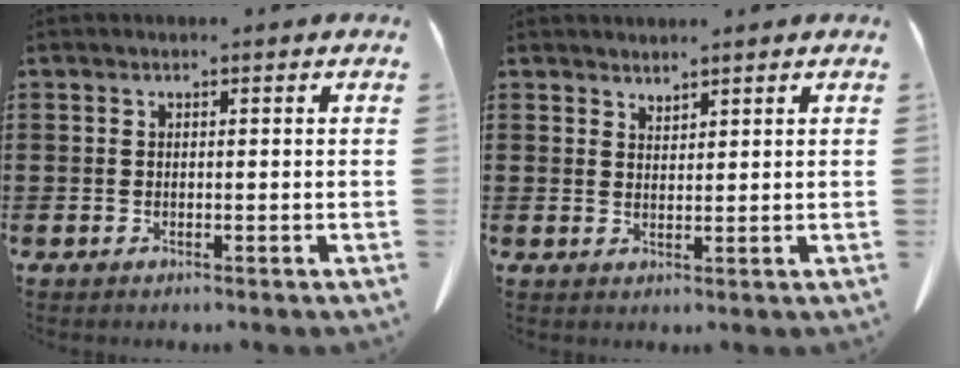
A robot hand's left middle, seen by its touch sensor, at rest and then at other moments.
{"total": 1.8, "force": [1.7, -0.1, -0.2], "torque": [0.000, -0.003, 0.034]}